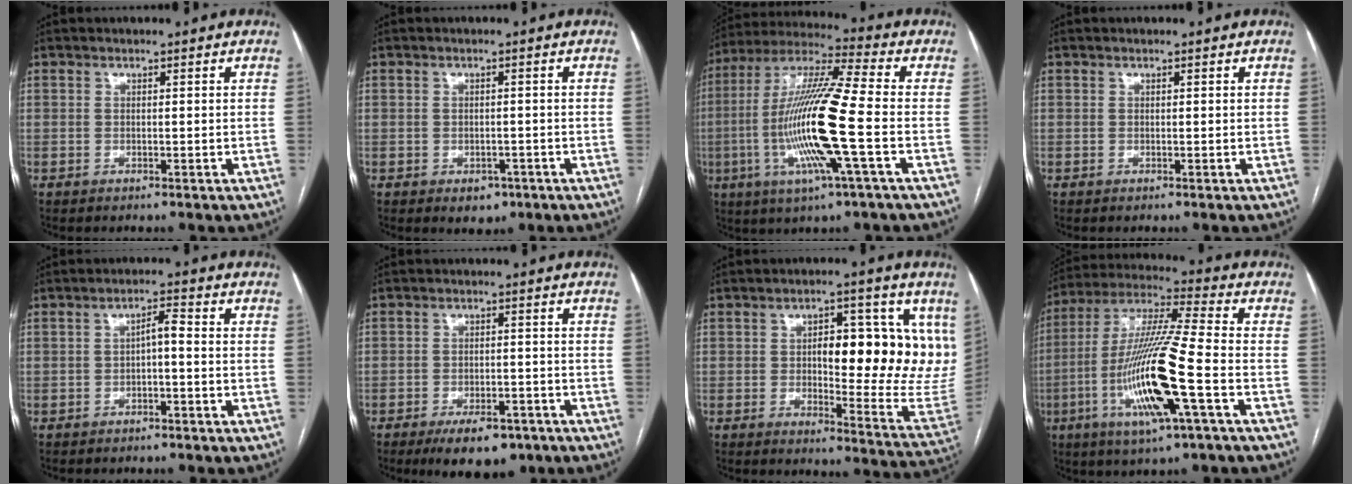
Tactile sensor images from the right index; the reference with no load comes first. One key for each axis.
{"total": 3.0, "fx": -1.5, "fy": 2.1, "fz": 1.4, "tx": -0.009, "ty": 0.002, "tz": -0.011}
{"total": 17.7, "fx": -3.7, "fy": 0.3, "fz": 17.3, "tx": -0.352, "ty": -0.009, "tz": -0.078}
{"total": 0.0}
{"total": 2.7, "fx": -0.5, "fy": 0.7, "fz": 2.6, "tx": -0.042, "ty": 0.012, "tz": -0.008}
{"total": 7.9, "fx": -5.4, "fy": 3.5, "fz": 4.5, "tx": -0.064, "ty": 0.000, "tz": -0.081}
{"total": 17.3, "fx": 4.4, "fy": 6.0, "fz": 15.6, "tx": -0.174, "ty": 0.004, "tz": 0.062}
{"total": 17.6, "fx": -5.4, "fy": 0.5, "fz": 16.7, "tx": -0.340, "ty": -0.013, "tz": -0.103}